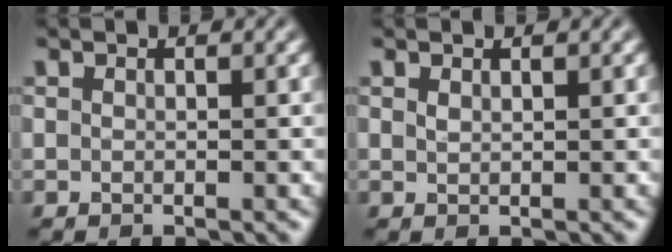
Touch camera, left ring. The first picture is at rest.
{"total": 0.5, "force": [0.4, 0.2, 0.3], "torque": [-0.008, -0.001, 0.011]}